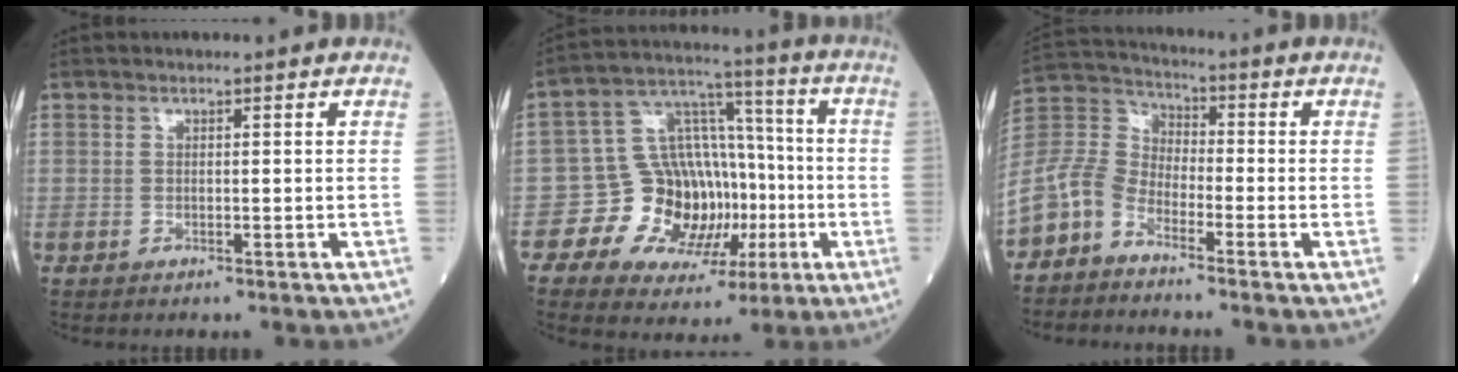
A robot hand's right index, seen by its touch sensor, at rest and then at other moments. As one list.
[{"total": 13.6, "force": [-3.4, 10.1, 8.4], "torque": [-0.135, 0.032, -0.045]}, {"total": 8.9, "force": [-6.5, 4.9, 3.6], "torque": [-0.090, 0.025, -0.142]}]